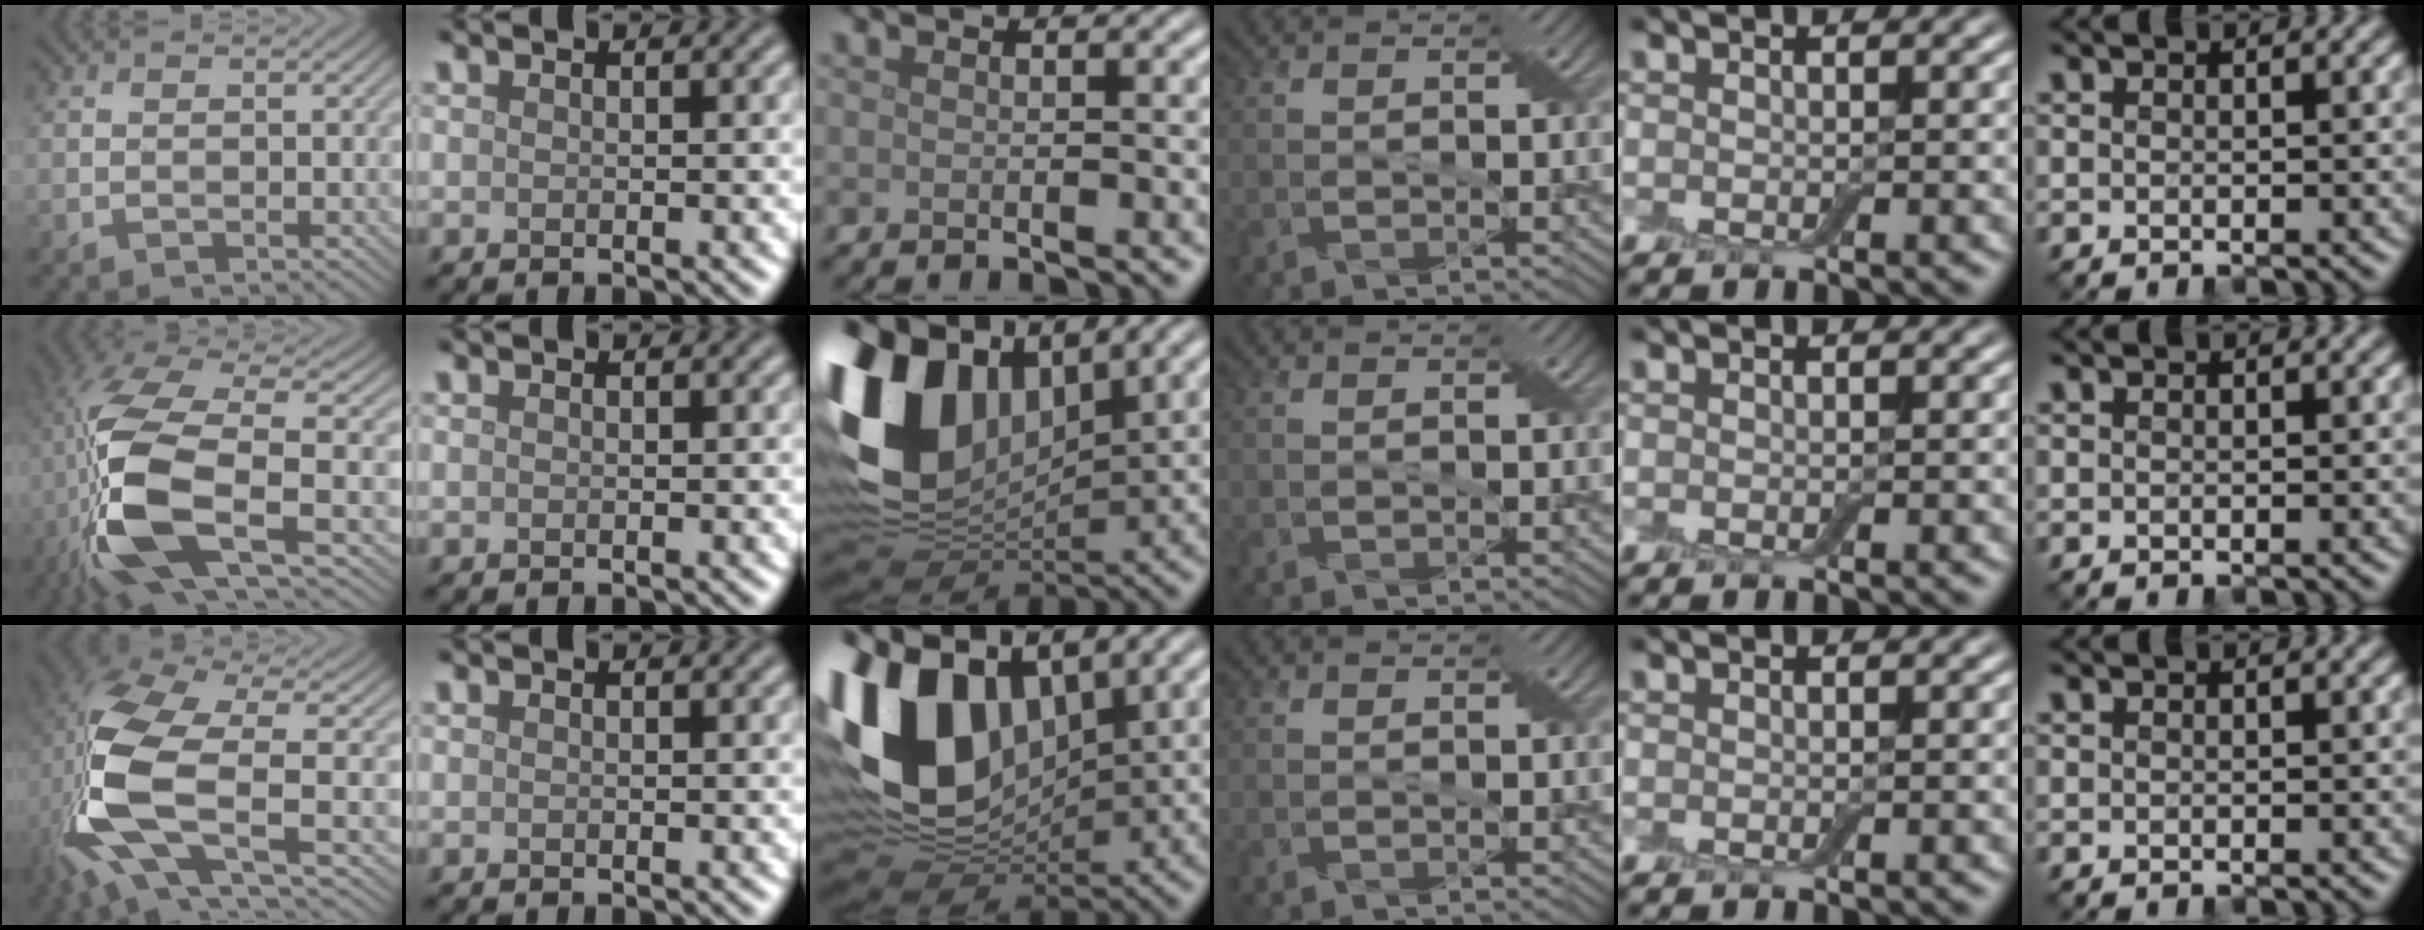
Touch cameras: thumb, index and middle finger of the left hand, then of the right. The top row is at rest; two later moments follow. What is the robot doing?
{"motion": "cut", "object": "cling film"}